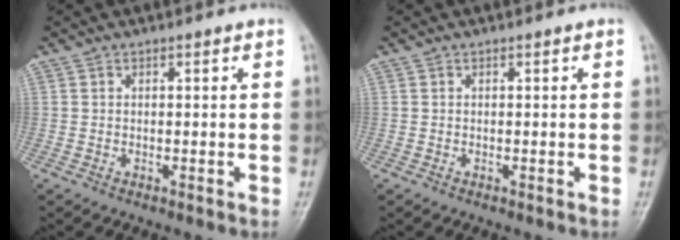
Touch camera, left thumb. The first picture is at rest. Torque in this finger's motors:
{"motor_torque": [0.00, 0.00, 0.00, -0.01, 0.00]}